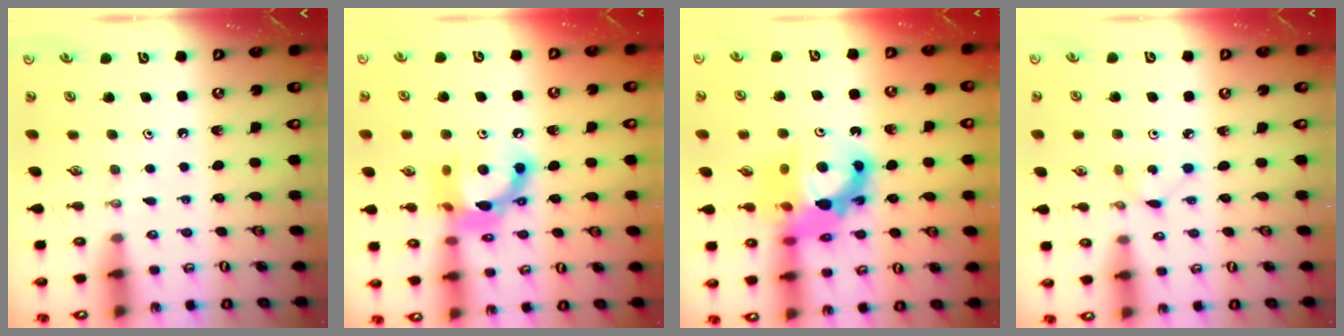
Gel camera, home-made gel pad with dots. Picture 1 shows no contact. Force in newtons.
{"total": 14.0, "press": 14.0, "slide": 0.8}
{"total": 12.8, "press": 12.6, "slide": 2.1}
{"total": 2.6, "press": 2.6, "slide": 0.3}